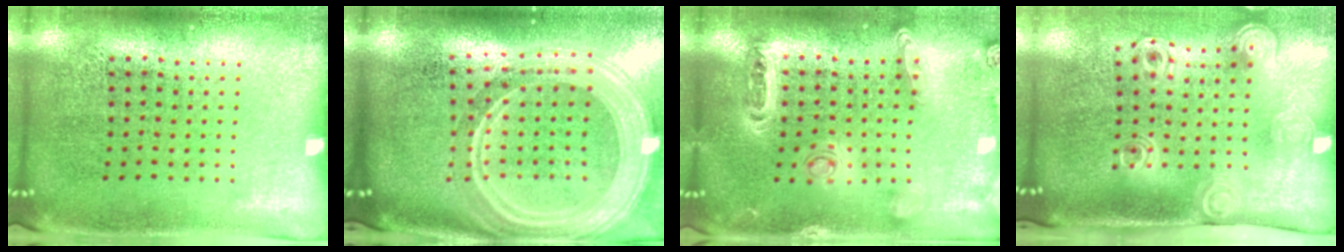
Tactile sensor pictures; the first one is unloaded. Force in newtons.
{"total": 2.9, "press": 2.4, "slide": 1.7}
{"total": 1.4, "press": 1.4, "slide": 0.3}
{"total": 2.1, "press": 1.4, "slide": 1.6}